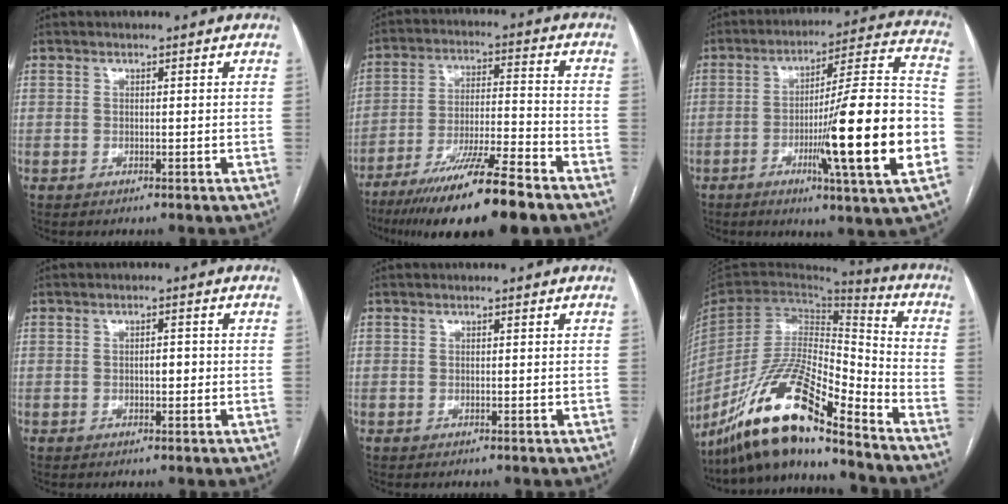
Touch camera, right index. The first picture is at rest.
{"total": 16.4, "force": [-11.8, 0.4, 11.4], "torque": [-0.187, -0.035, -0.202]}
{"total": 21.4, "force": [-5.8, -0.1, 20.6], "torque": [-0.283, -0.004, -0.089]}
{"total": 1.8, "force": [-0.3, 0.7, 1.6], "torque": [-0.023, 0.004, -0.005]}
{"total": 0.0}
{"total": 17.9, "force": [-13.9, 2.5, 11.0], "torque": [-0.212, 0.002, -0.256]}